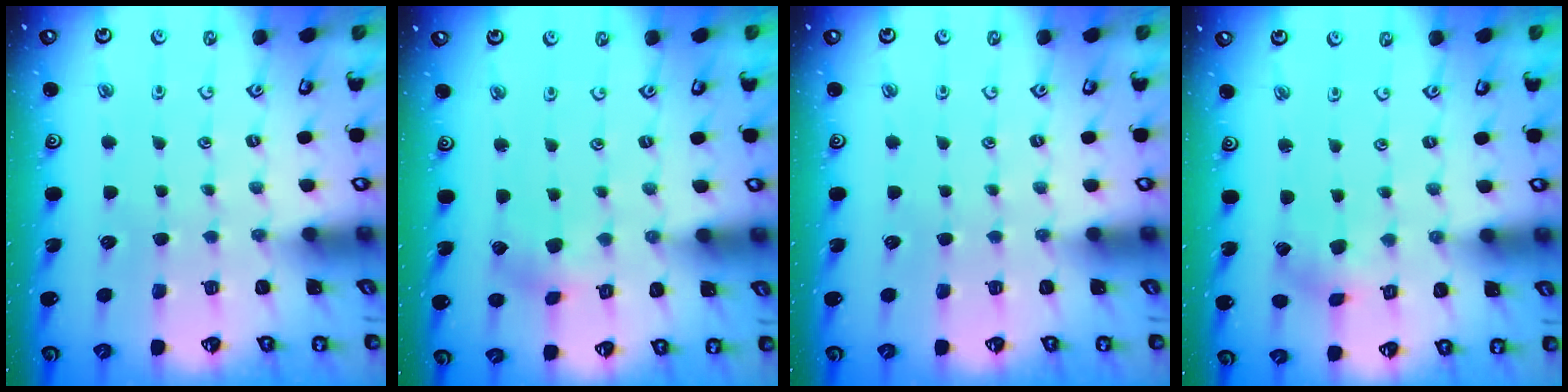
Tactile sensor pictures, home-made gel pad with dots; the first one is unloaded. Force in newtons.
{"total": 4.0, "press": 4.0, "slide": 0.5}
{"total": 0.0}
{"total": 0.0}